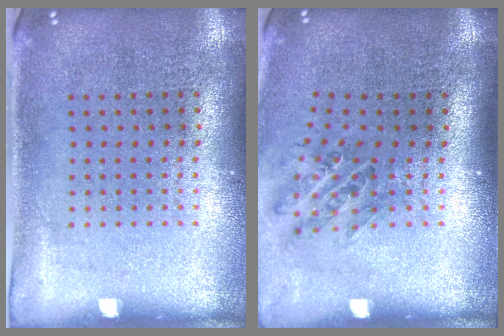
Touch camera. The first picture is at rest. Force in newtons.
{"total": 1.1, "press": 1.0, "slide": 0.4}